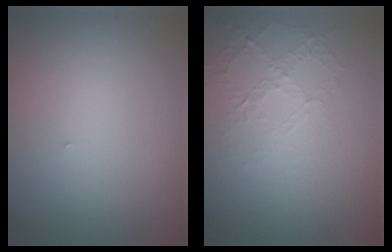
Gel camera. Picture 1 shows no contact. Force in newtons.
{"total": 1.4, "press": 0.8, "slide": 1.2}